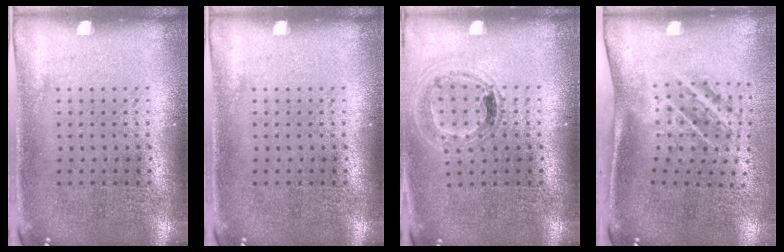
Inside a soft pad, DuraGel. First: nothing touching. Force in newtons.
{"total": 0.0}
{"total": 1.0, "press": 1.0, "slide": 0.1}
{"total": 1.9, "press": 1.1, "slide": 1.6}